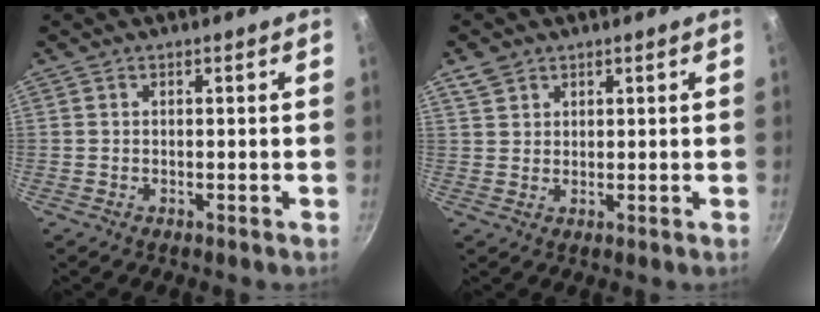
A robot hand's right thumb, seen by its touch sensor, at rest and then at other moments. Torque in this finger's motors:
{"motor_torque": [-0.73, 0.56, -0.34, 0.33, -0.02]}